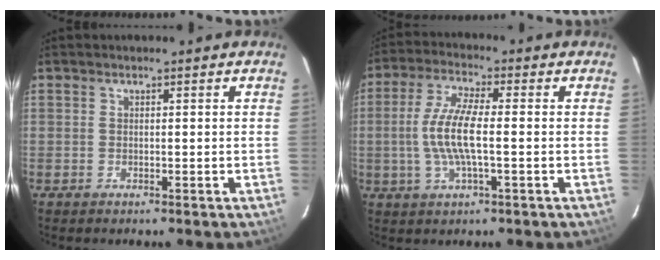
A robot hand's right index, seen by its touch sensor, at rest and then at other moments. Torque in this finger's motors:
{"motor_torque": [0.71, -0.27, 0.56, 0.17]}